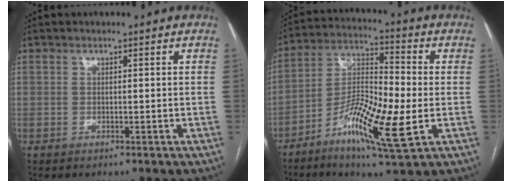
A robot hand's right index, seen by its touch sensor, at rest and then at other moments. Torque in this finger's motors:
{"motor_torque": [1.09, -1.05, 0.67, 0.15]}